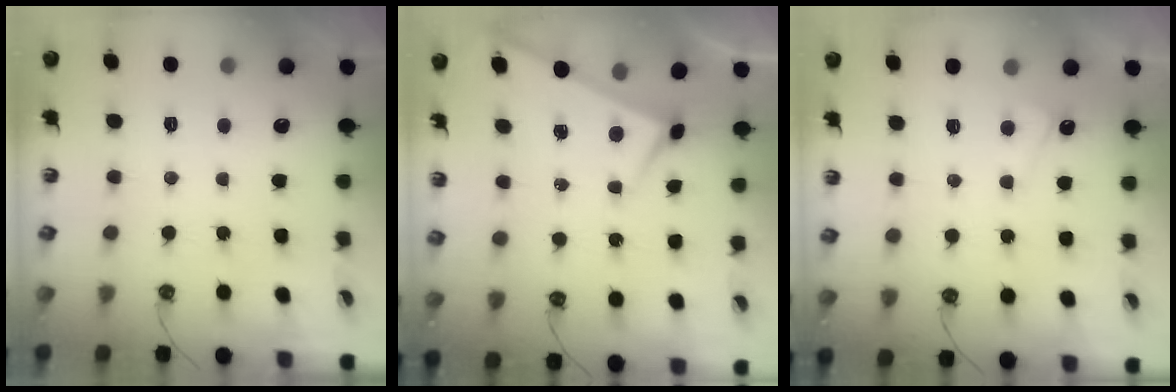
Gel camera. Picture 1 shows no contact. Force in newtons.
{"total": 1.9, "press": 1.9, "slide": 0.2}
{"total": 1.7, "press": 1.7, "slide": 0.4}